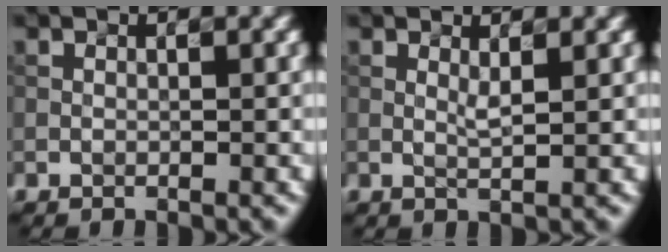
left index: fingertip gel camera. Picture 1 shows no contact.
{"total": 0.8, "force": [0.3, -0.1, 0.7], "torque": [-0.018, 0.001, 0.013]}